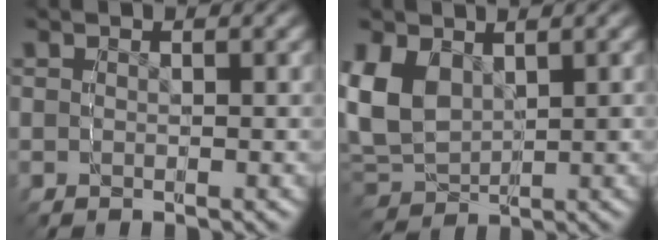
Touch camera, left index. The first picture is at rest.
{"total": 7.8, "force": [0.4, 6.6, 4.2], "torque": [-0.136, -0.030, 0.021]}